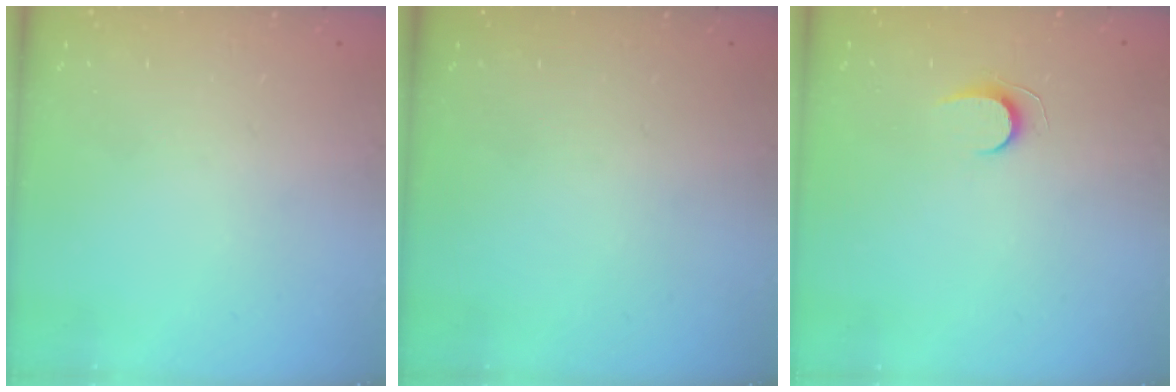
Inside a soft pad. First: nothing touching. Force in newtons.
{"total": 0.0}
{"total": 5.6, "press": 5.6, "slide": 0.5}